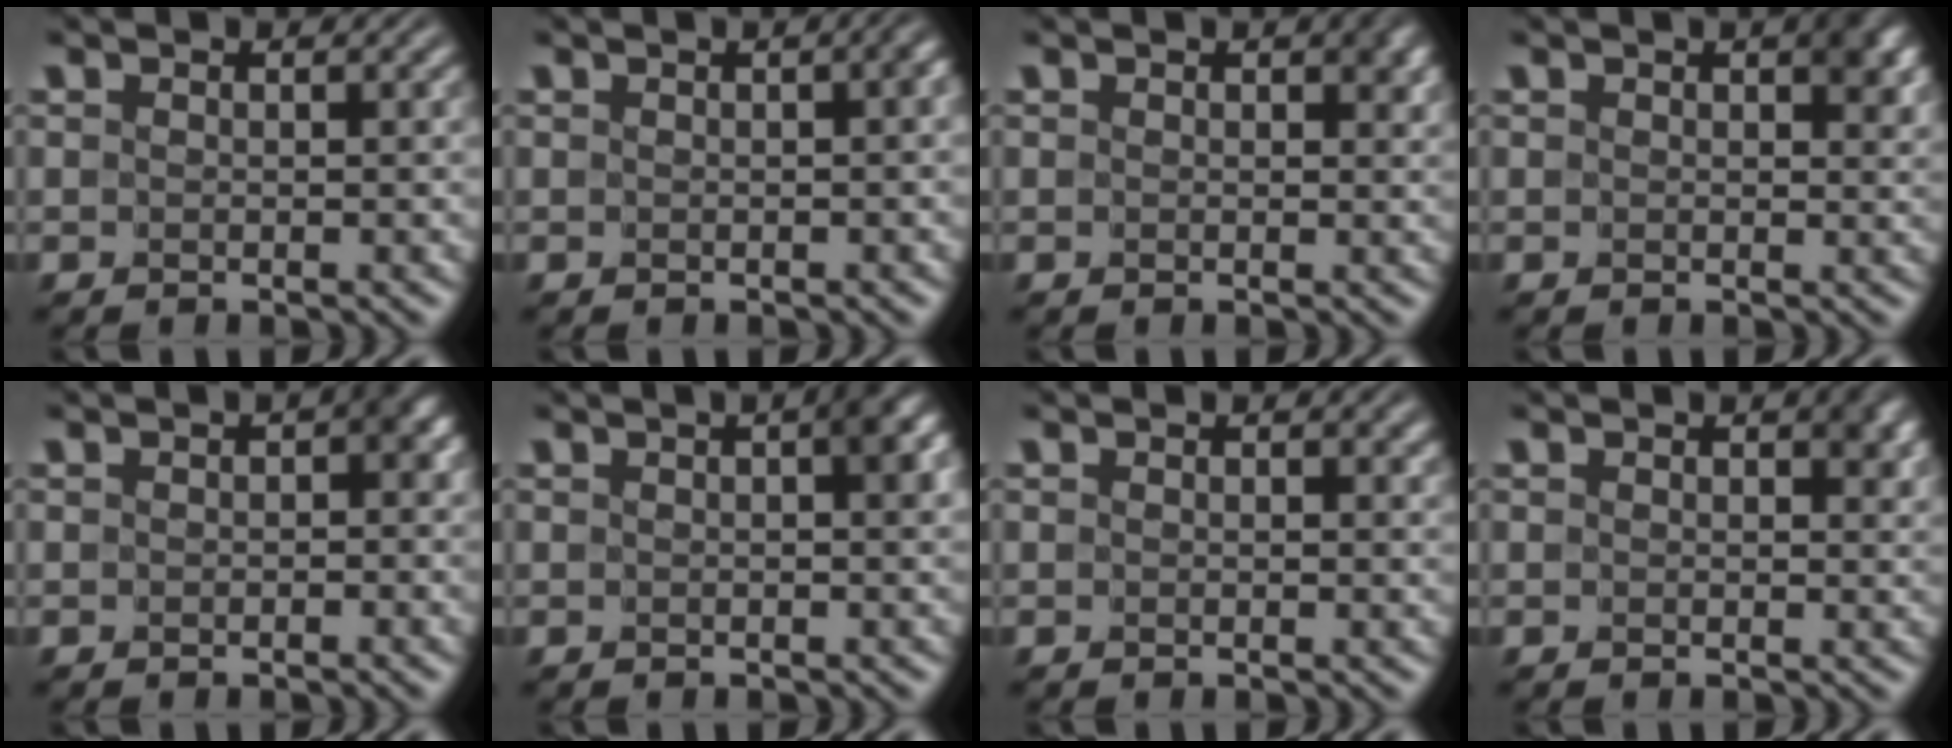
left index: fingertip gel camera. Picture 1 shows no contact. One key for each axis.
{"total": 1.8, "fx": 0.1, "fy": 0.6, "fz": 1.7, "tx": -0.014, "ty": 0.003, "tz": 0.006}
{"total": 1.7, "fx": 0.5, "fy": 1.0, "fz": 1.3, "tx": -0.011, "ty": -0.002, "tz": 0.008}
{"total": 2.6, "fx": 0.9, "fy": 1.4, "fz": 2.0, "tx": -0.019, "ty": -0.001, "tz": 0.013}
{"total": 1.5, "fx": -0.1, "fy": 0.9, "fz": 1.2, "tx": -0.009, "ty": 0.004, "tz": -0.003}
{"total": 2.2, "fx": 0.4, "fy": 0.6, "fz": 2.1, "tx": -0.021, "ty": 0.009, "tz": 0.004}
{"total": 0.7, "fx": 0.3, "fy": 0.4, "fz": 0.5, "tx": -0.003, "ty": -0.001, "tz": 0.006}
{"total": 2.0, "fx": 0.7, "fy": 1.2, "fz": 1.6, "tx": -0.016, "ty": -0.002, "tz": 0.011}